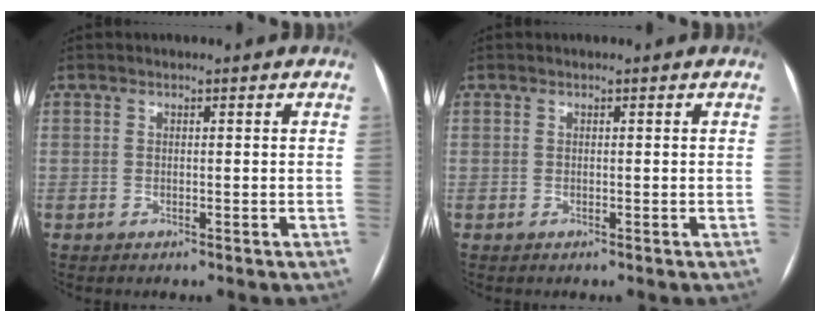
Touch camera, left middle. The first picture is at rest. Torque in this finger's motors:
{"motor_torque": [0.00, -0.01, 0.00, 0.00]}